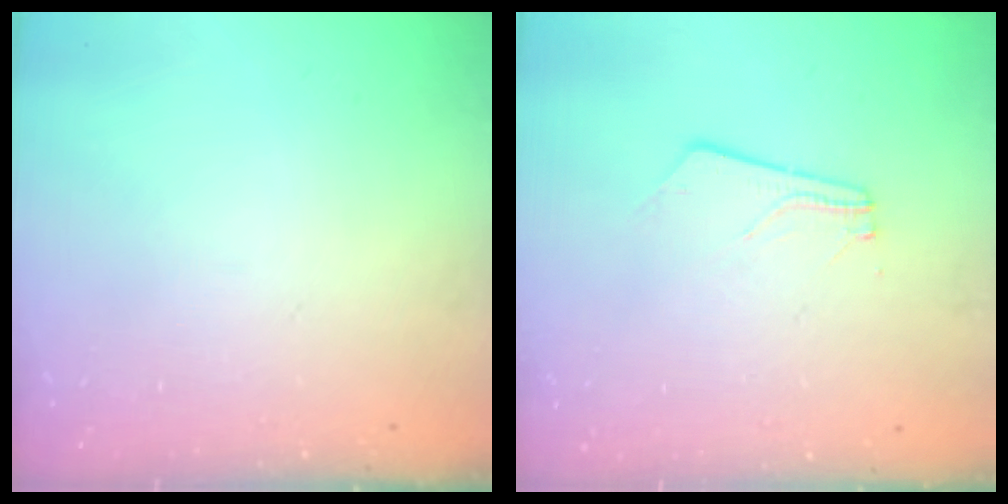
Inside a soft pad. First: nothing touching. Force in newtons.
{"total": 2.7, "press": 2.7, "slide": 0.4}